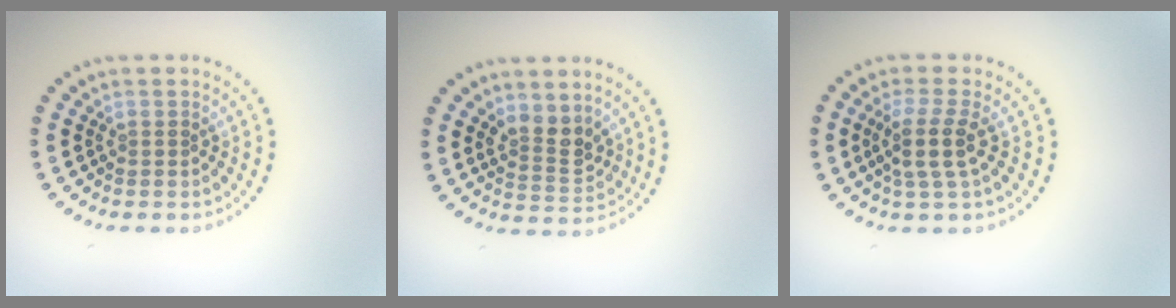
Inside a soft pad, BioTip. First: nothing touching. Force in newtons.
{"total": 2.9, "press": 2.6, "slide": 1.3}
{"total": 3.1, "press": 2.5, "slide": 1.8}